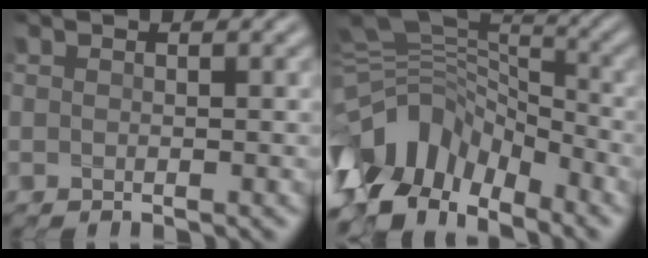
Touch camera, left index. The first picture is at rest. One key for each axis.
{"total": 10.3, "fx": -5.9, "fy": 6.0, "fz": 6.0, "tx": -0.124, "ty": 0.025, "tz": -0.123}